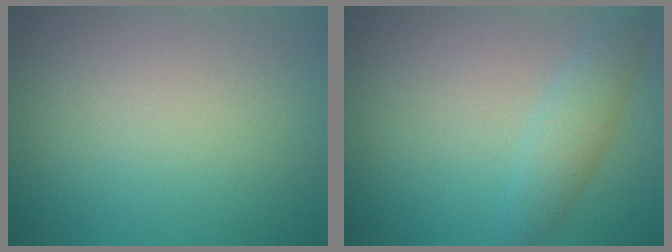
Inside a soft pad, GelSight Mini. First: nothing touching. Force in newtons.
{"total": 2.9, "press": 2.9, "slide": 0.2}